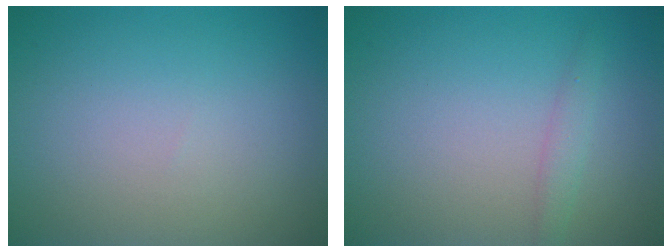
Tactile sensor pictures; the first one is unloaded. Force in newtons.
{"total": 1.2, "press": 1.2, "slide": 0.1}